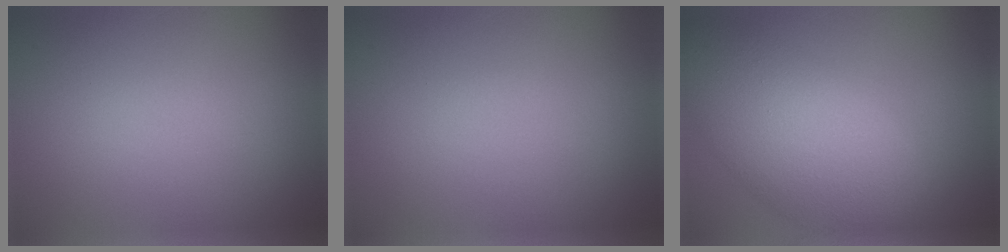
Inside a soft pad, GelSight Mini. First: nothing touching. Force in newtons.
{"total": 0.0}
{"total": 8.6, "press": 8.6, "slide": 0.5}